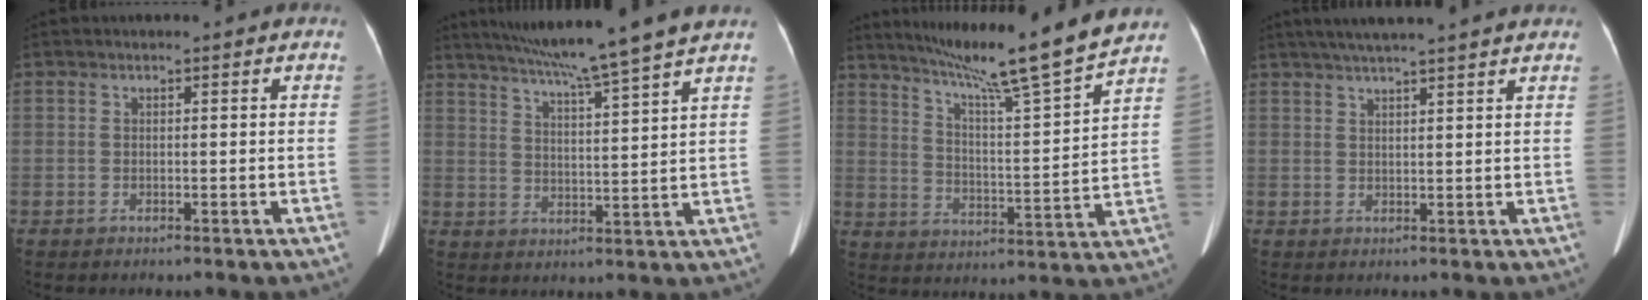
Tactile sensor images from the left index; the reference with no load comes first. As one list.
[{"total": 12.9, "force": [11.0, -2.3, 6.4], "torque": [-0.107, -0.010, 0.161]}, {"total": 17.0, "force": [14.6, -2.0, 8.4], "torque": [-0.141, -0.025, 0.214]}, {"total": 11.0, "force": [9.4, -0.3, 5.9], "torque": [-0.092, 0.034, 0.117]}]